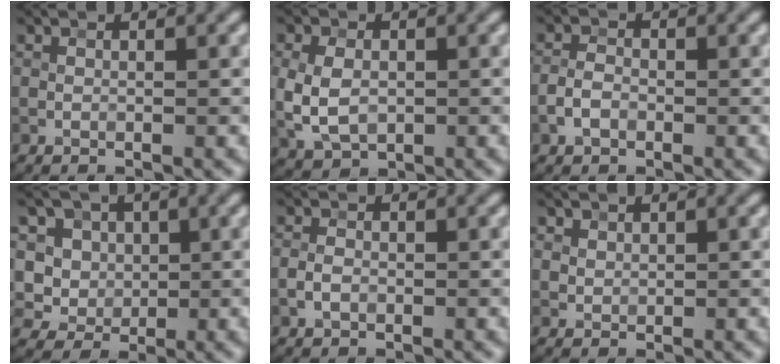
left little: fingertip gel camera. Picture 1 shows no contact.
{"total": 4.6, "force": [-0.3, 3.4, 3.1], "torque": [-0.078, -0.004, 0.001]}
{"total": 2.1, "force": [-0.8, 1.5, 1.2], "torque": [-0.022, 0.004, -0.021]}
{"total": 7.0, "force": [2.1, 6.0, 3.0], "torque": [-0.056, 0.010, 0.023]}
{"total": 1.4, "force": [-0.4, 1.1, 0.8], "torque": [-0.016, 0.003, -0.011]}
{"total": 1.7, "force": [1.1, 1.2, 0.5], "torque": [-0.015, -0.009, 0.032]}